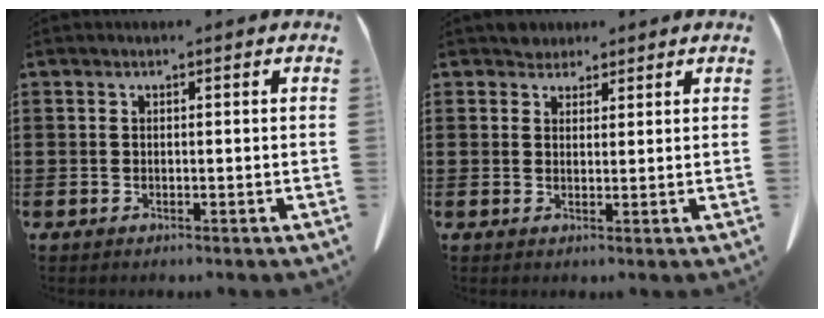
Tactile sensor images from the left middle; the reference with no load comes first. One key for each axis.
{"total": 2.4, "fx": 2.2, "fy": 0.9, "fz": 0.1, "tx": 0.000, "ty": 0.000, "tz": 0.043}